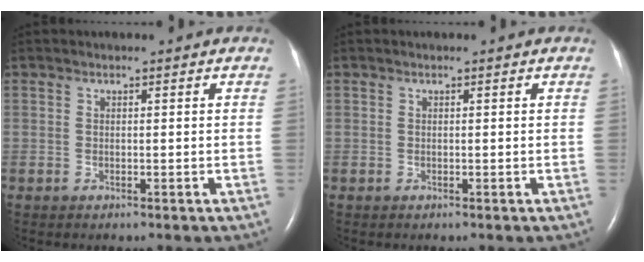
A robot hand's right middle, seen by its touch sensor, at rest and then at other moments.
{"total": 0.0}